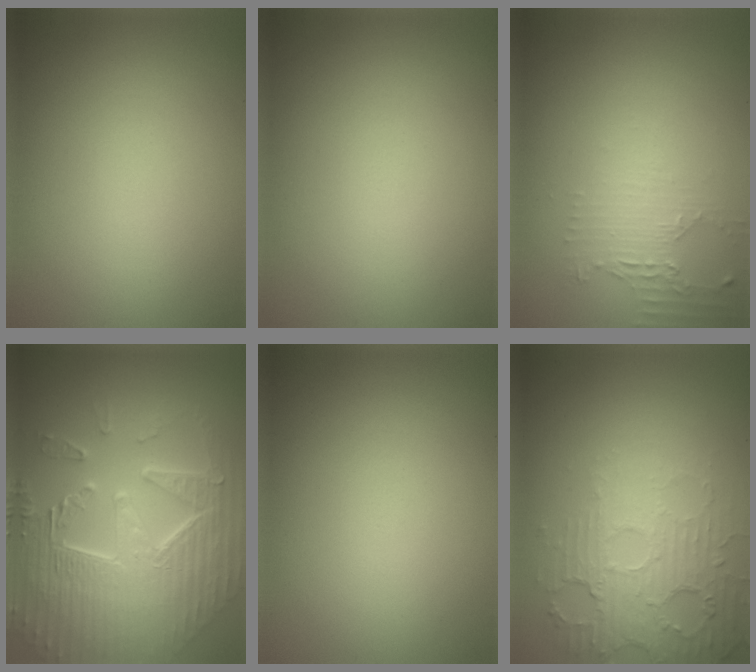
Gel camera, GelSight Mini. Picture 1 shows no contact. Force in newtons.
{"total": 0.0}
{"total": 2.3, "press": 1.6, "slide": 1.6}
{"total": 9.8, "press": 6.7, "slide": 7.2}
{"total": 0.0}
{"total": 5.7, "press": 3.5, "slide": 4.5}